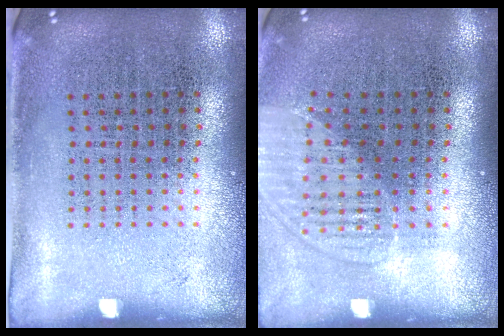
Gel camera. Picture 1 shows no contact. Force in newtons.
{"total": 1.2, "press": 1.1, "slide": 0.5}